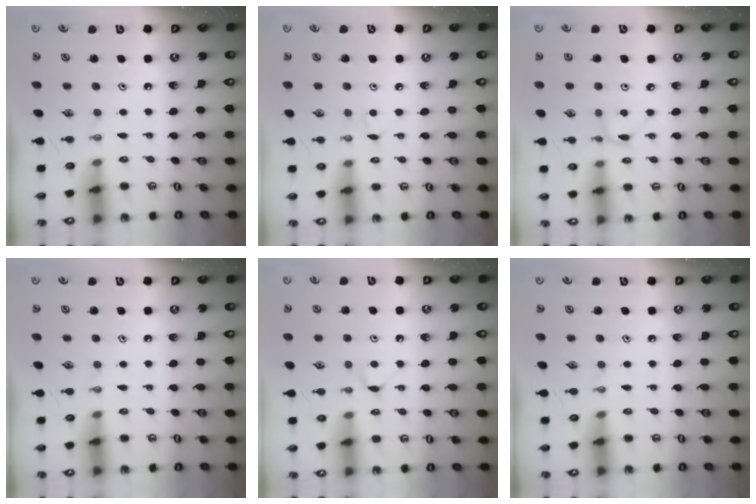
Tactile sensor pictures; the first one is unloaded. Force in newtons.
{"total": 2.8, "press": 2.8, "slide": 0.3}
{"total": 3.0, "press": 3.0, "slide": 0.4}
{"total": 0.0}
{"total": 3.9, "press": 3.9, "slide": 0.5}
{"total": 0.0}